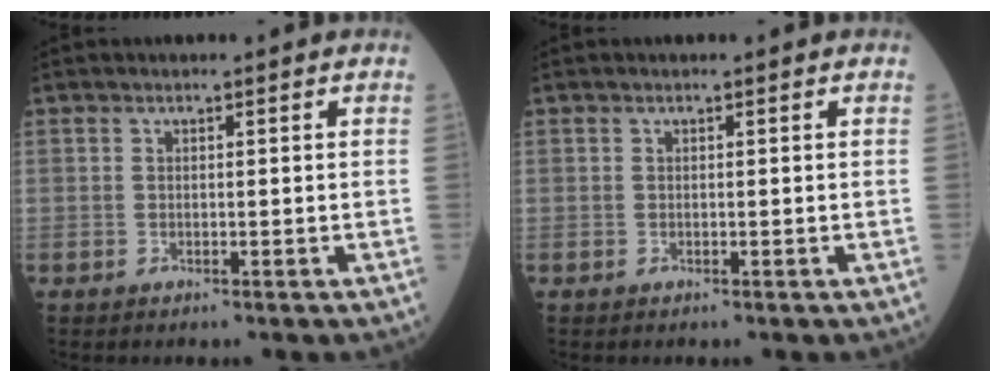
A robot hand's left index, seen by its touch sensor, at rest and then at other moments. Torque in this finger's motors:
{"motor_torque": [-0.09, 0.09, 0.00, -0.01]}